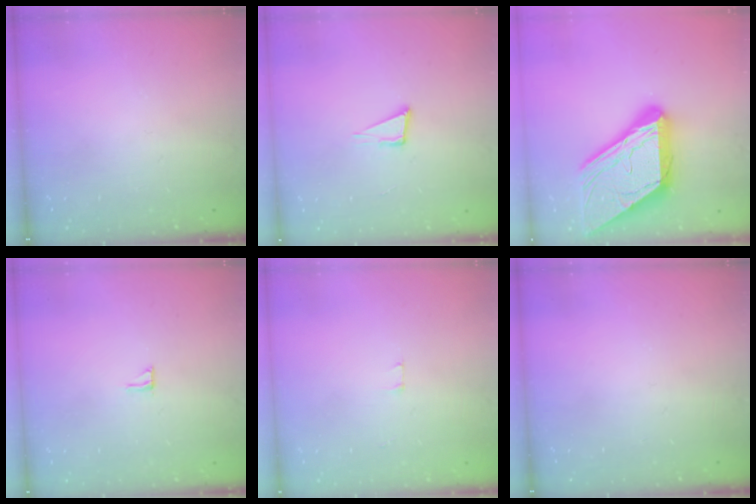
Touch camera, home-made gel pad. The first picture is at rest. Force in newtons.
{"total": 5.1, "press": 3.9, "slide": 3.2}
{"total": 23.0, "press": 22.9, "slide": 2.4}
{"total": 4.2, "press": 4.2, "slide": 0.4}
{"total": 1.8, "press": 1.8, "slide": 0.1}
{"total": 0.0}